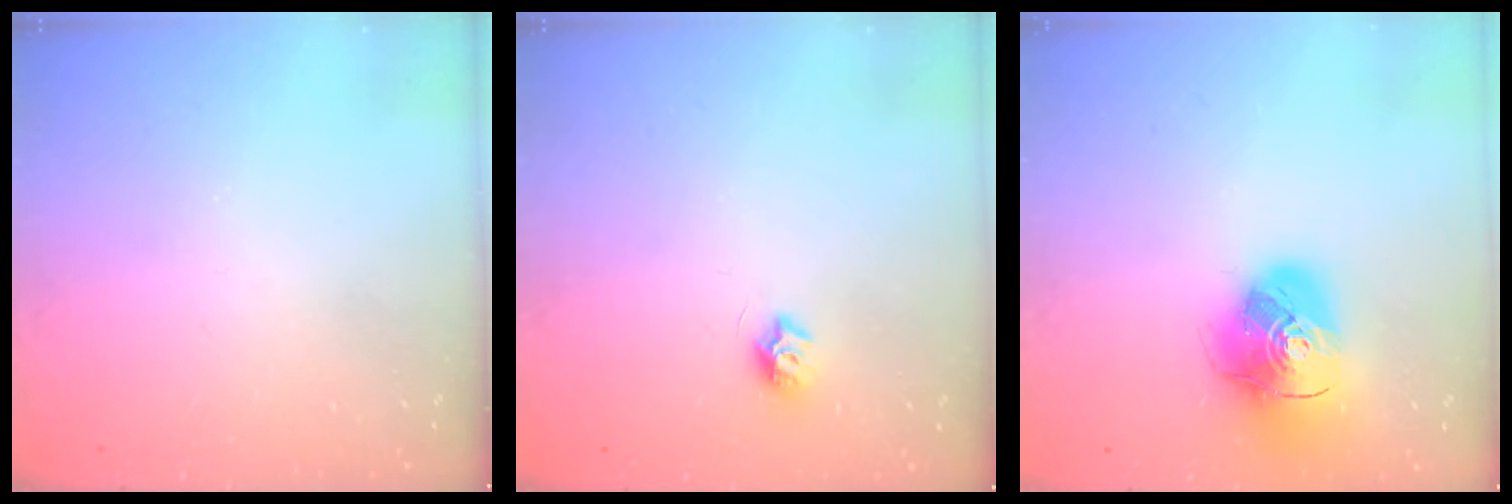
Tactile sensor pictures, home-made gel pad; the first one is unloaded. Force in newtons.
{"total": 6.8, "press": 6.8, "slide": 0.5}
{"total": 16.0, "press": 15.9, "slide": 1.8}